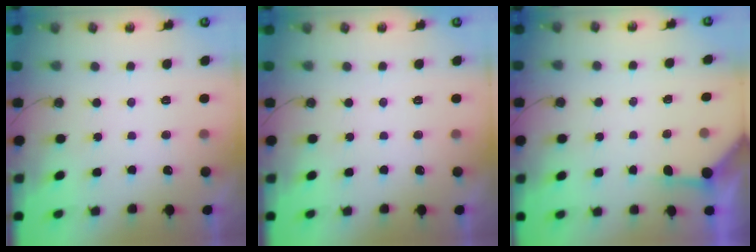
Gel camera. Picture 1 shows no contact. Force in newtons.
{"total": 0.0}
{"total": 3.7, "press": 3.7, "slide": 0.4}